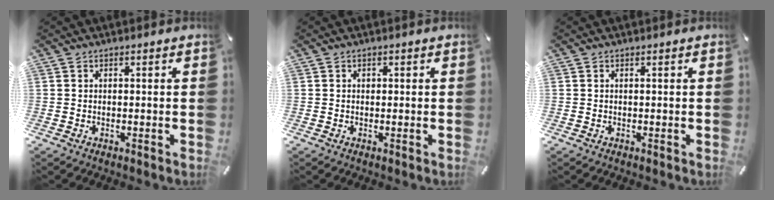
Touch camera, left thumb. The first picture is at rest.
{"total": 0.6, "force": [0.0, 0.6, -0.1], "torque": [0.001, 0.005, -0.001]}
{"total": 0.0}